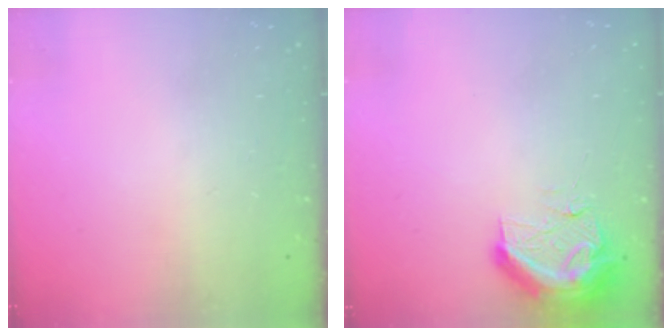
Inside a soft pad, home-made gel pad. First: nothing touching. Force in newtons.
{"total": 20.4, "press": 13.8, "slide": 15.0}